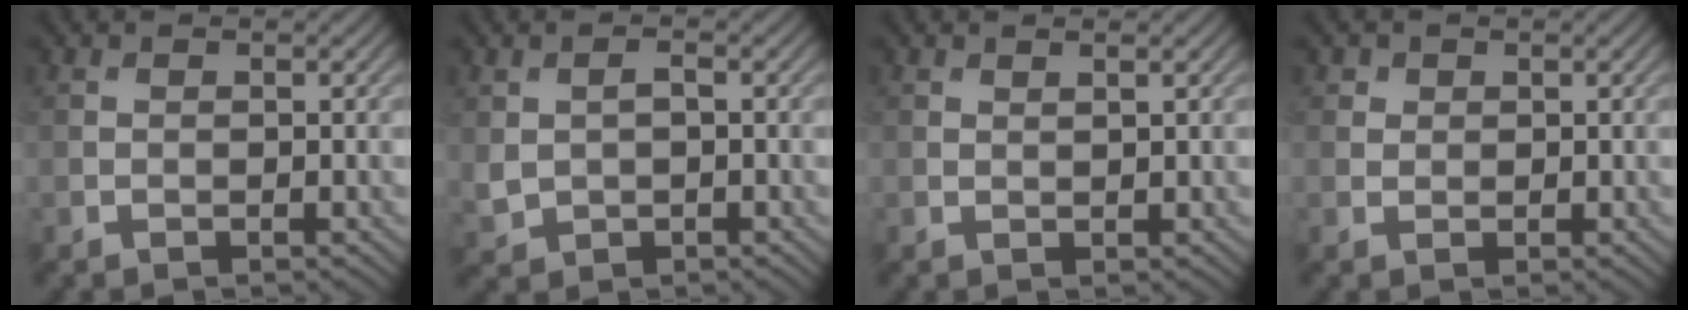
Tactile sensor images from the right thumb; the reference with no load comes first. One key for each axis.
{"total": 3.0, "fx": 0.1, "fy": 2.1, "fz": 2.0, "tx": -0.049, "ty": -0.003, "tz": 0.006}
{"total": 0.6, "fx": 0.5, "fy": 0.0, "fz": 0.3, "tx": -0.003, "ty": 0.000, "tz": 0.010}
{"total": 1.8, "fx": 0.9, "fy": 1.5, "fz": 0.4, "tx": -0.005, "ty": -0.009, "tz": 0.017}